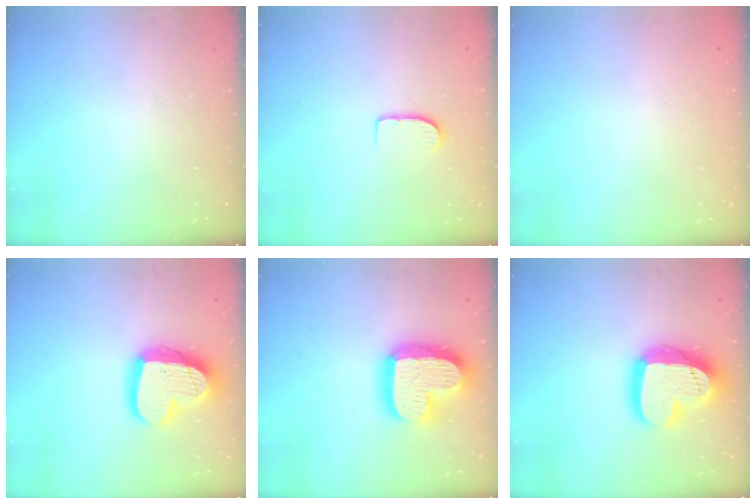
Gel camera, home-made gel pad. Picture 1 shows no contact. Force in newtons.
{"total": 6.6, "press": 6.6, "slide": 0.5}
{"total": 0.0}
{"total": 19.1, "press": 19.0, "slide": 2.0}
{"total": 22.4, "press": 22.4, "slide": 1.9}
{"total": 19.9, "press": 19.9, "slide": 1.5}